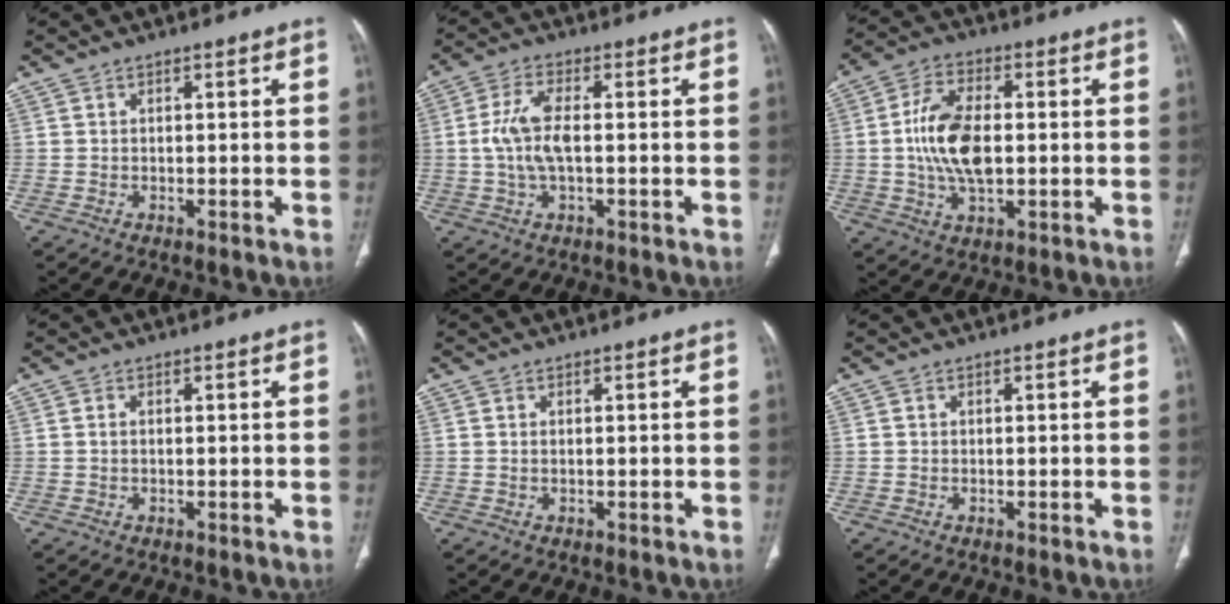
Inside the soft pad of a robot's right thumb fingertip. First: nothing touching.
{"total": 7.4, "force": [-0.1, 3.0, 6.8], "torque": [-0.159, 0.012, -0.005]}
{"total": 12.0, "force": [-0.1, 6.4, 10.2], "torque": [-0.197, 0.006, -0.002]}
{"total": 0.8, "force": [0.0, 0.4, 0.7], "torque": [-0.016, 0.002, 0.001]}
{"total": 0.0}
{"total": 0.0}